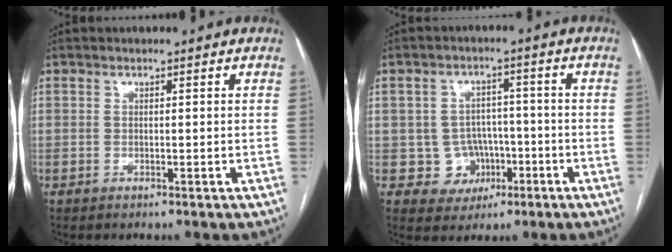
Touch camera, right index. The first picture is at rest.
{"total": 5.9, "force": [-1.6, 5.6, 0.6], "torque": [0.004, 0.015, -0.017]}